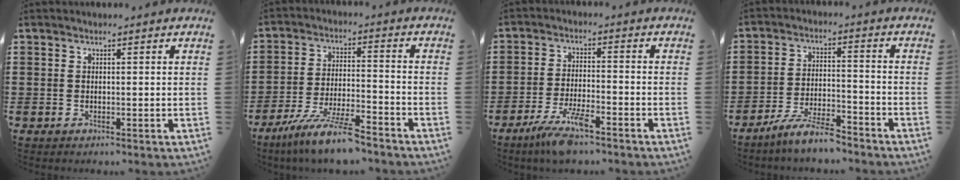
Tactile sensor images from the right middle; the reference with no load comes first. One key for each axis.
{"total": 9.4, "fx": -8.0, "fy": 0.7, "fz": 4.9, "tx": -0.101, "ty": 0.002, "tz": -0.156}
{"total": 7.0, "fx": -4.8, "fy": 1.3, "fz": 5.0, "tx": -0.104, "ty": -0.008, "tz": -0.089}
{"total": 7.1, "fx": -6.3, "fy": 0.7, "fz": 3.2, "tx": -0.067, "ty": 0.001, "tz": -0.120}